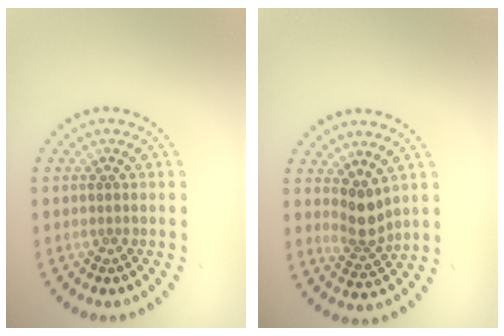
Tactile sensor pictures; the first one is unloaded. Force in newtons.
{"total": 2.7, "press": 2.1, "slide": 1.7}